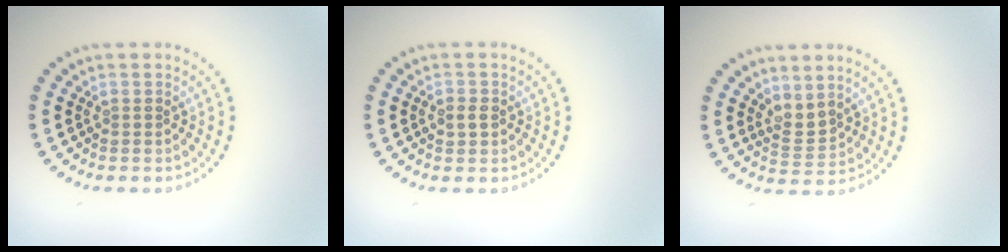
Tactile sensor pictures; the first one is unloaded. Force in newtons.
{"total": 1.4, "press": 1.4, "slide": 0.1}
{"total": 2.0, "press": 1.4, "slide": 1.3}